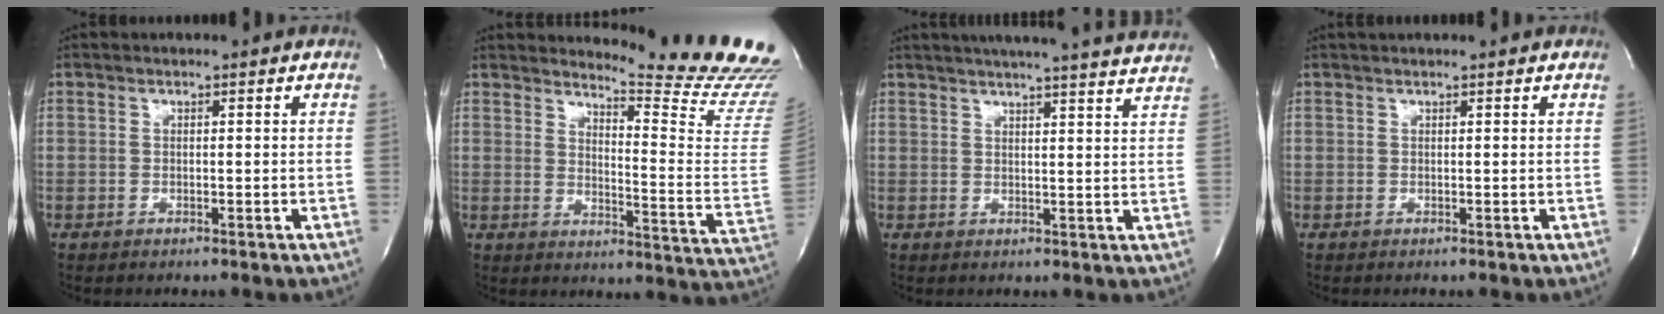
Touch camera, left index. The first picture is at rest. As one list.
[{"total": 17.8, "force": [17.2, -1.5, 4.5], "torque": [-0.073, -0.165, 0.195]}, {"total": 21.1, "force": [19.5, 0.5, 8.2], "torque": [-0.125, -0.014, 0.235]}, {"total": 3.8, "force": [3.6, 0.3, 1.4], "torque": [-0.017, 0.032, 0.039]}]